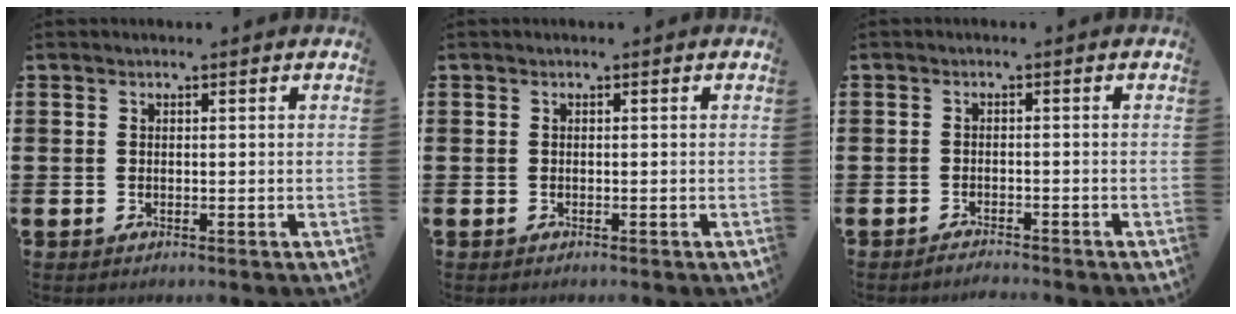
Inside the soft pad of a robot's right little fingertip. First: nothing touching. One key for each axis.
{"total": 0.0}
{"total": 1.4, "fx": -1.4, "fy": -0.1, "fz": 0.0, "tx": -0.004, "ty": 0.002, "tz": -0.029}